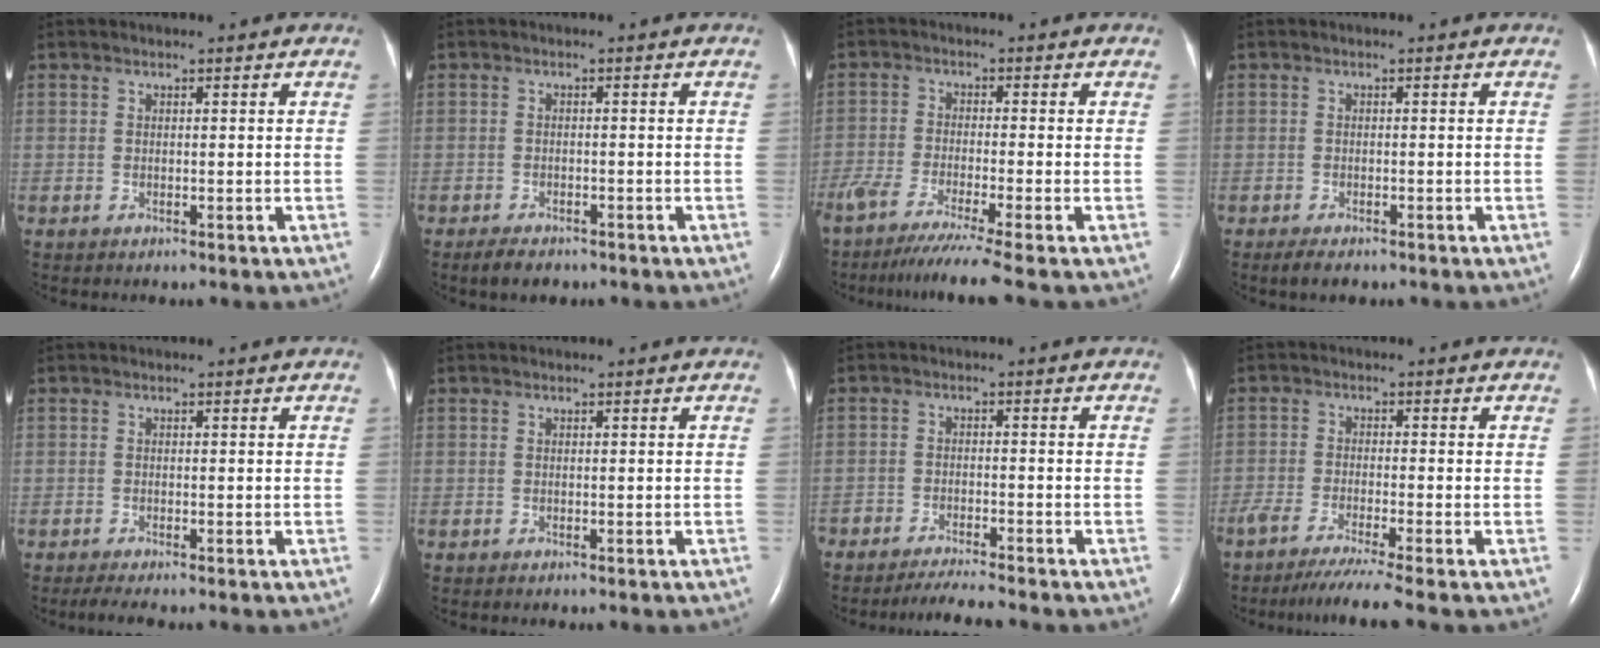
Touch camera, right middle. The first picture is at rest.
{"total": 3.0, "force": [-2.3, 1.3, 1.5], "torque": [-0.028, -0.003, -0.031]}
{"total": 10.8, "force": [-8.5, -1.2, 6.5], "torque": [-0.097, -0.039, -0.138]}
{"total": 2.2, "force": [-1.6, 0.8, 1.3], "torque": [-0.027, -0.004, -0.021]}
{"total": 2.0, "force": [-1.6, 0.0, 1.2], "torque": [-0.029, -0.007, -0.028]}
{"total": 0.0}
{"total": 4.5, "force": [-4.2, -0.2, 1.6], "torque": [-0.028, -0.016, -0.073]}
{"total": 8.0, "force": [-6.5, -1.0, 4.6], "torque": [-0.068, -0.026, -0.106]}